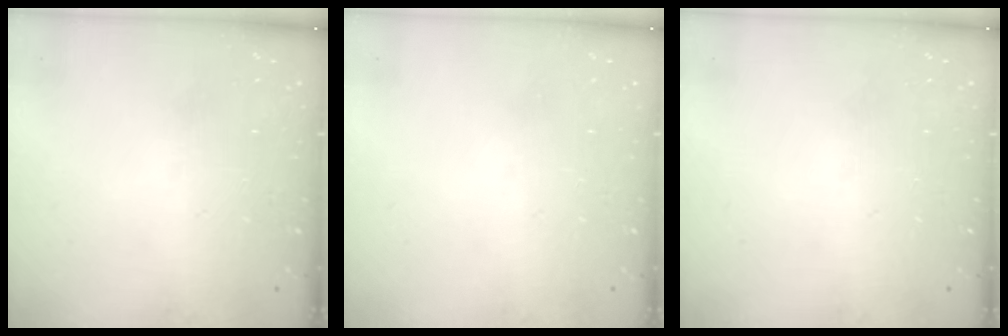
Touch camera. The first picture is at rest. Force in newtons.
{"total": 0.0}
{"total": 0.0}